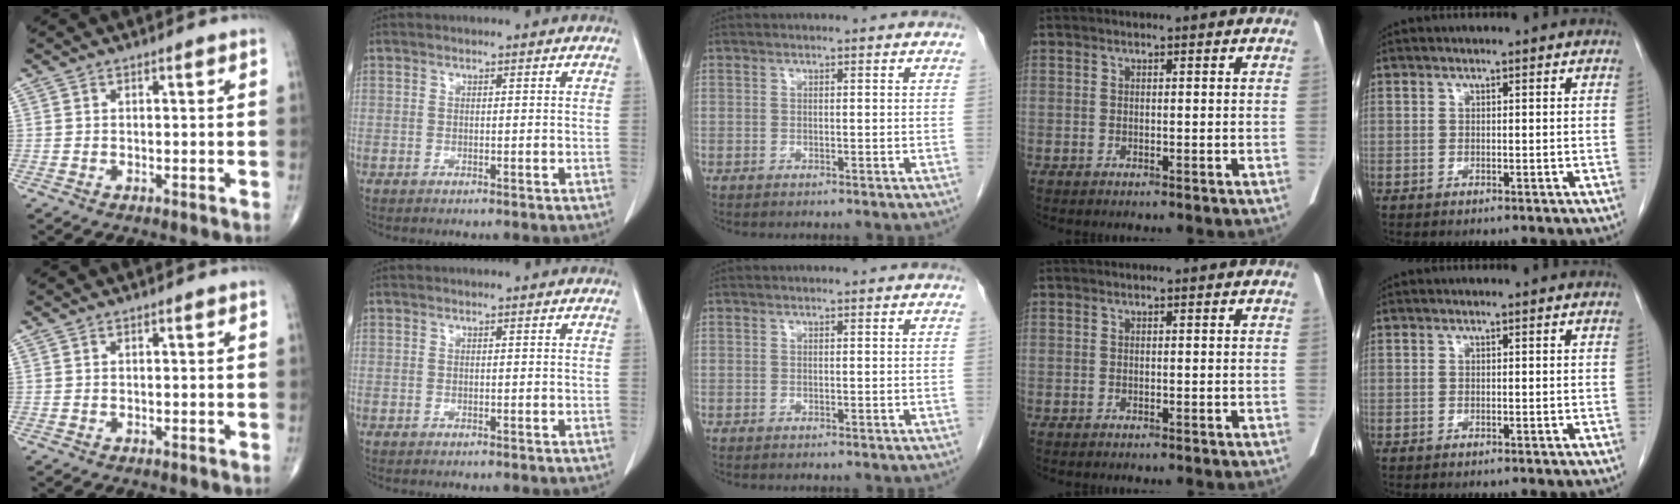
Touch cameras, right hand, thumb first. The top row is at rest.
{}